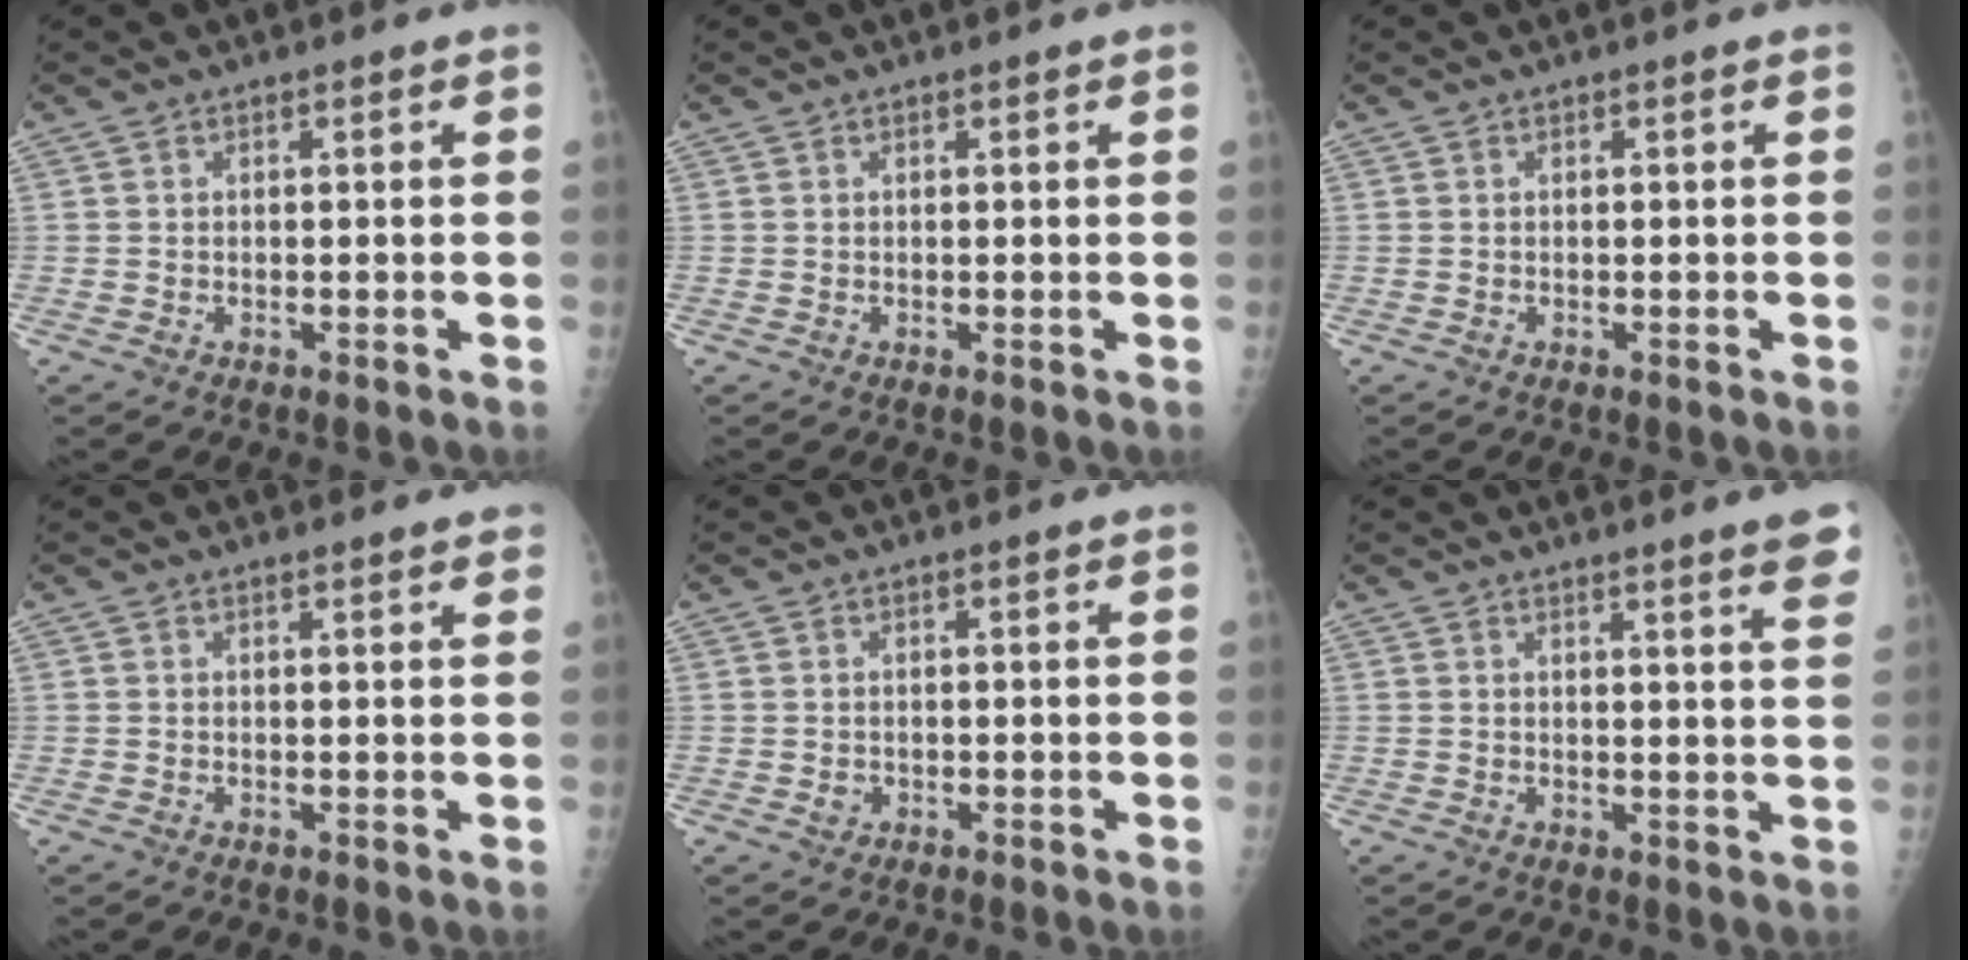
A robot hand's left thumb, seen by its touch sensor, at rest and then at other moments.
{"total": 0.6, "force": [0.3, 0.1, 0.5], "torque": [-0.008, 0.001, 0.003]}
{"total": 0.0}
{"total": 2.3, "force": [2.0, 0.5, 1.2], "torque": [-0.006, -0.001, 0.019]}
{"total": 0.5, "force": [0.0, 0.5, 0.3], "torque": [0.000, 0.001, 0.000]}
{"total": 6.2, "force": [4.6, 0.2, 4.2], "torque": [-0.044, -0.020, 0.045]}